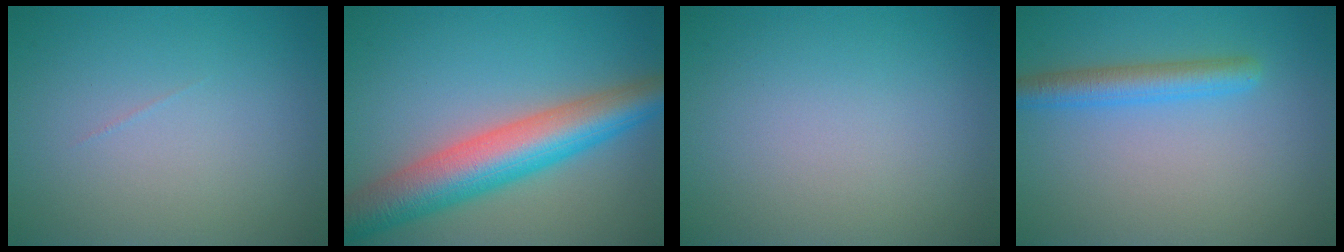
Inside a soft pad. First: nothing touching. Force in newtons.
{"total": 8.4, "press": 8.4, "slide": 0.1}
{"total": 0.0}
{"total": 3.1, "press": 3.1, "slide": 0.1}